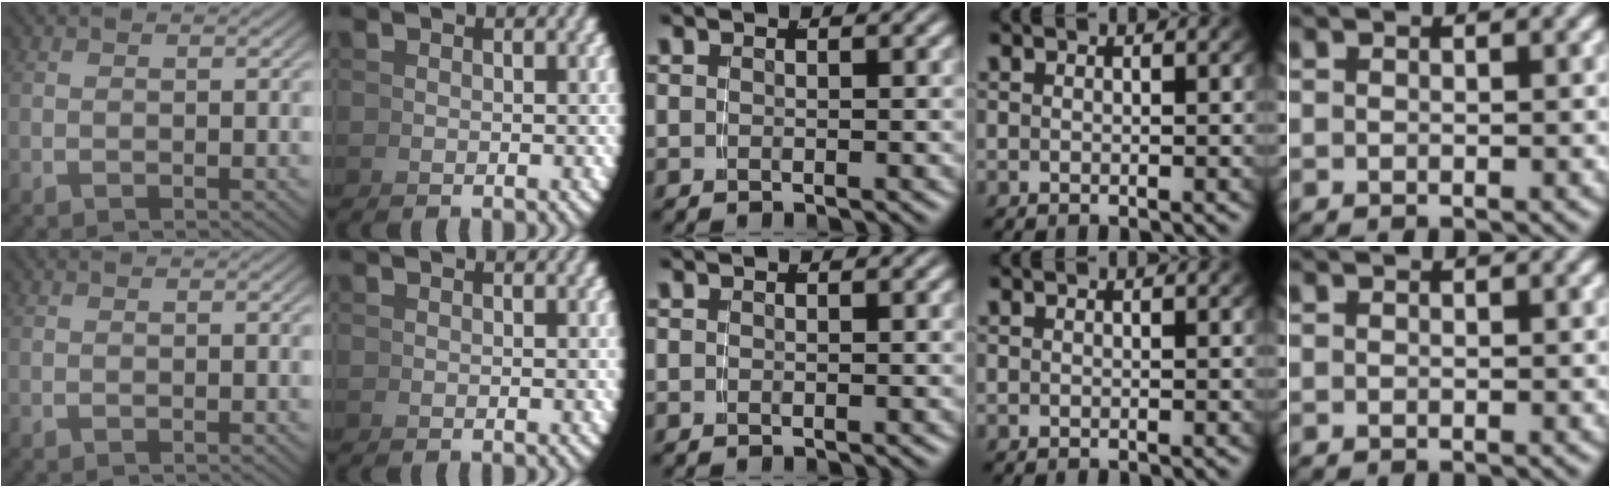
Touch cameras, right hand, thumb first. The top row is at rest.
{}